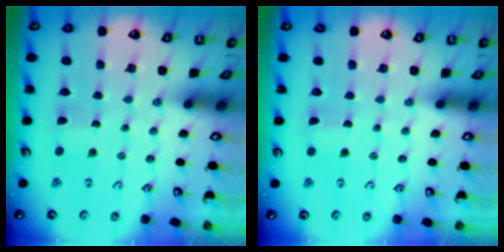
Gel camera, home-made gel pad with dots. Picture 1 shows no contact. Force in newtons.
{"total": 0.0}